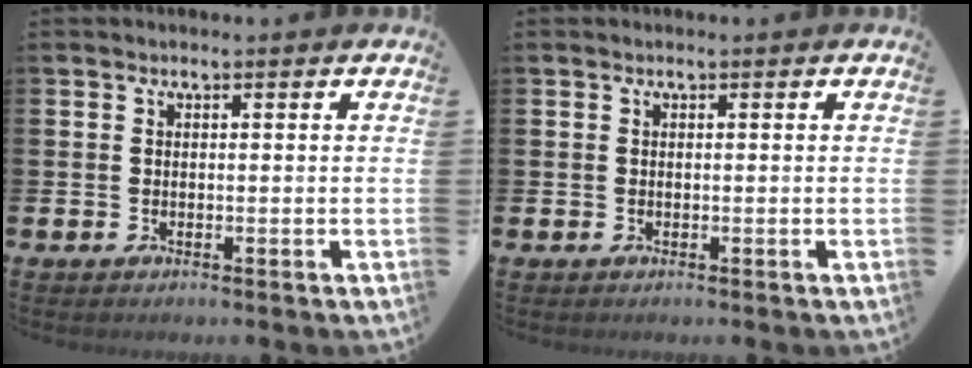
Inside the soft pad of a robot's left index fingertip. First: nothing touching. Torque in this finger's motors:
{"motor_torque": [0.00, 0.00, 0.00, 0.00]}